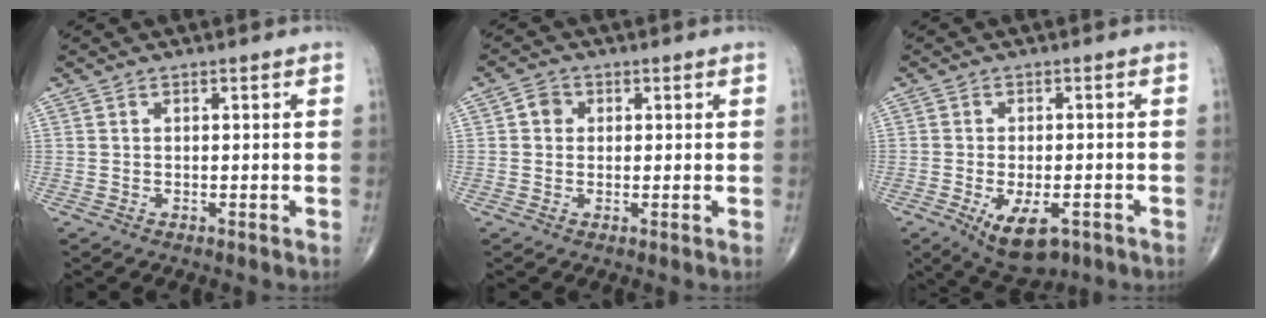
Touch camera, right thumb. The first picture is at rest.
{"total": 2.7, "force": [0.4, 2.4, 1.1], "torque": [-0.004, 0.003, 0.001]}
{"total": 8.8, "force": [-4.0, 4.2, 6.7], "torque": [-0.104, 0.001, -0.054]}